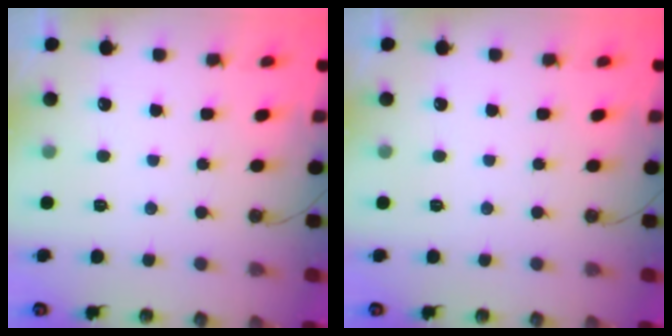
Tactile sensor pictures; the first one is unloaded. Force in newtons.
{"total": 0.0}